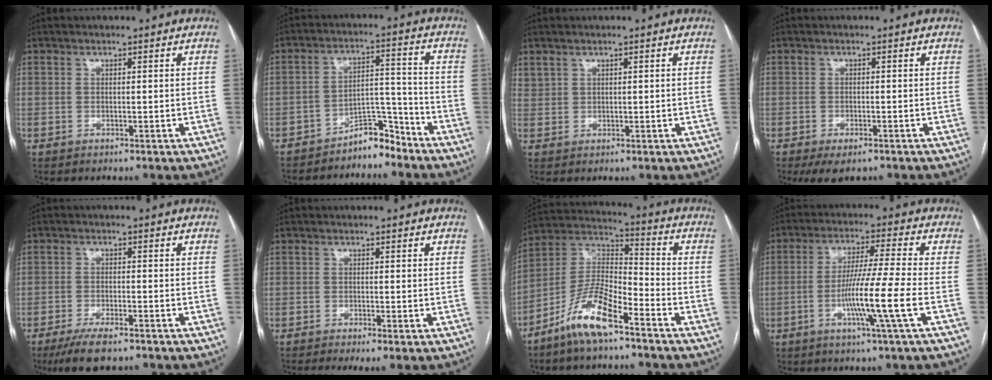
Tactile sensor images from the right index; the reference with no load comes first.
{"total": 5.9, "force": [-5.4, 1.8, 1.6], "torque": [-0.014, 0.032, -0.090]}
{"total": 1.8, "force": [1.5, 0.9, 0.4], "torque": [-0.008, 0.007, 0.033]}
{"total": 4.1, "force": [-2.8, 1.6, 2.6], "torque": [-0.042, -0.007, -0.040]}
{"total": 6.7, "force": [-5.1, 1.4, 4.2], "torque": [-0.073, -0.014, -0.085]}
{"total": 3.3, "force": [-1.9, 0.4, 2.7], "torque": [-0.044, -0.011, -0.034]}
{"total": 11.5, "force": [-7.6, 2.5, 8.2], "torque": [-0.171, 0.005, -0.147]}
{"total": 10.1, "force": [-3.1, -1.9, 9.4], "torque": [-0.177, -0.012, -0.061]}